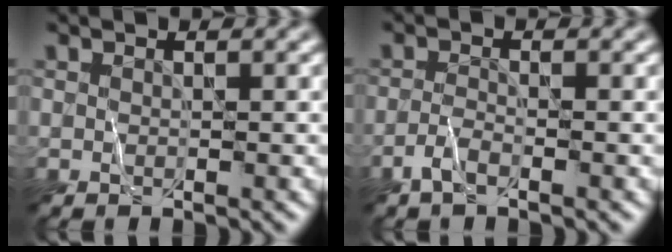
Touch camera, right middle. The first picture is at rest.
{"total": 1.4, "force": [-0.9, 0.4, 1.0], "torque": [-0.022, 0.002, -0.021]}